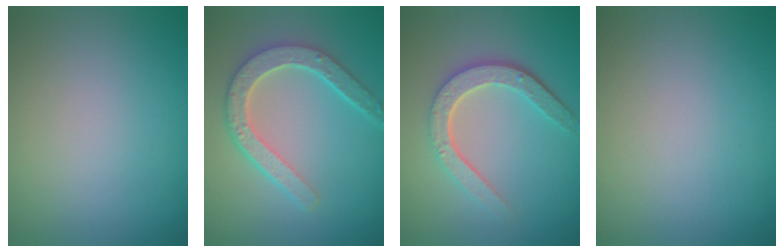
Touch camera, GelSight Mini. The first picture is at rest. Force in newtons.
{"total": 5.1, "press": 4.0, "slide": 3.2}
{"total": 4.7, "press": 3.6, "slide": 3.0}
{"total": 0.0}